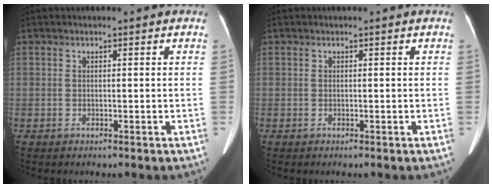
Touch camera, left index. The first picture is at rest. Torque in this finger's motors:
{"motor_torque": [0.00, 0.00, 0.00, 0.00]}